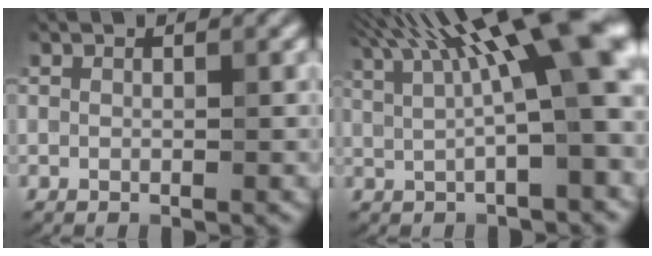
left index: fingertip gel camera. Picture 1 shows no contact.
{"total": 13.7, "force": [5.0, 3.5, 12.3], "torque": [-0.173, 0.021, 0.082]}